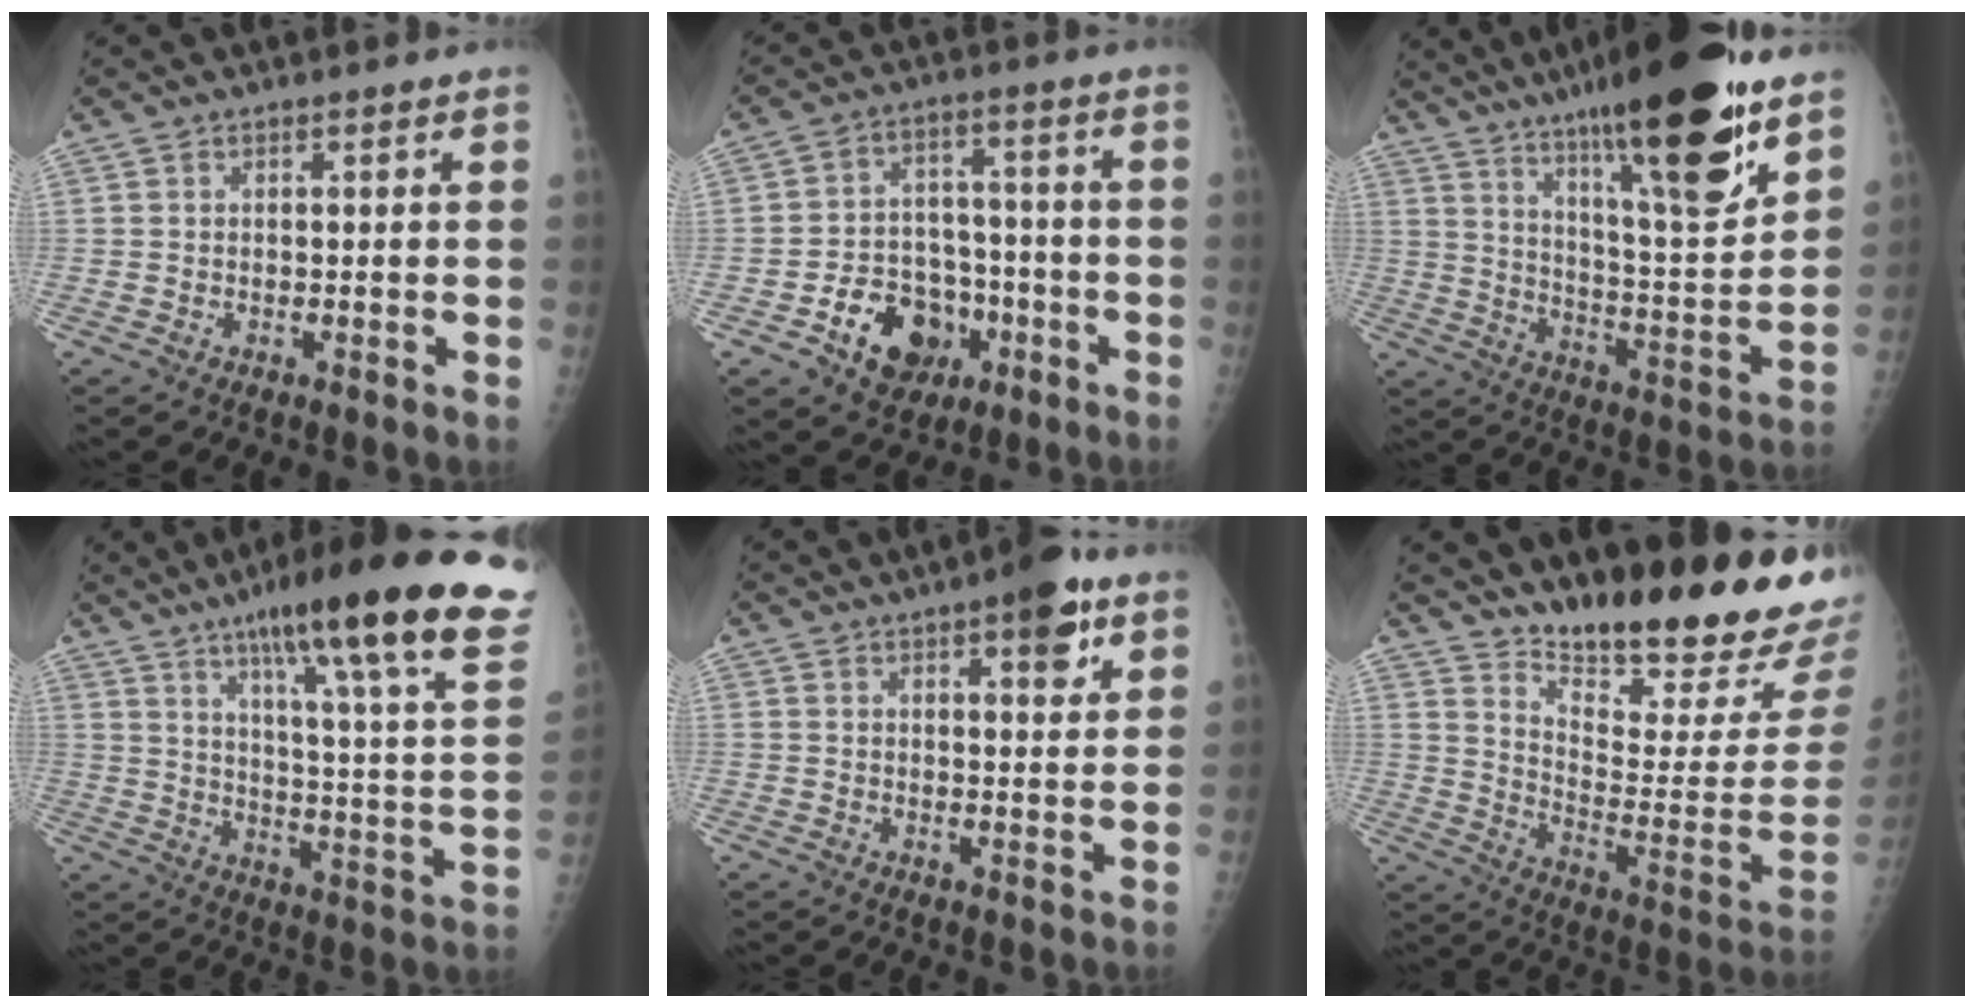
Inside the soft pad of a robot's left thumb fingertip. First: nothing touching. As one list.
[{"total": 12.8, "force": [-5.6, 9.6, 6.4], "torque": [-0.060, 0.038, -0.081]}, {"total": 24.6, "force": [16.0, 4.2, 18.3], "torque": [-0.270, -0.068, 0.260]}, {"total": 28.9, "force": [19.2, 3.2, 21.3], "torque": [-0.290, -0.069, 0.268]}, {"total": 7.9, "force": [4.4, 2.4, 6.1], "torque": [-0.068, -0.017, 0.056]}, {"total": 24.8, "force": [20.5, 4.9, 13.1], "torque": [-0.167, -0.147, 0.294]}]